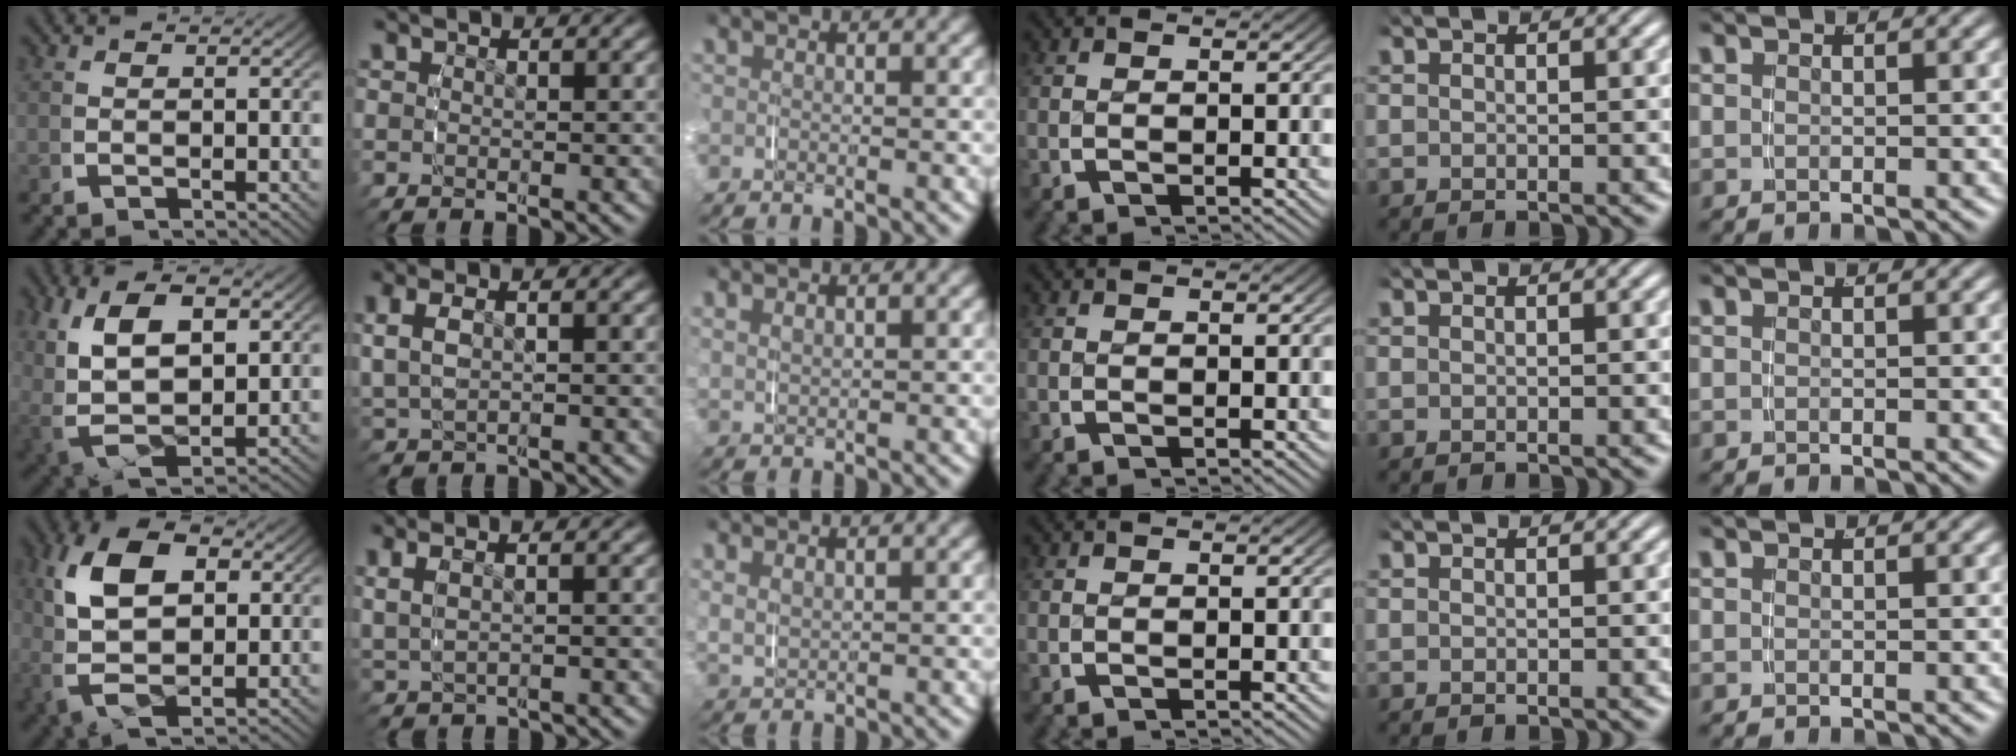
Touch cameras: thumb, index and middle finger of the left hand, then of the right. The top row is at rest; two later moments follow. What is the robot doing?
{"motion": "grasp_and_lifting", "object": "jacket"}